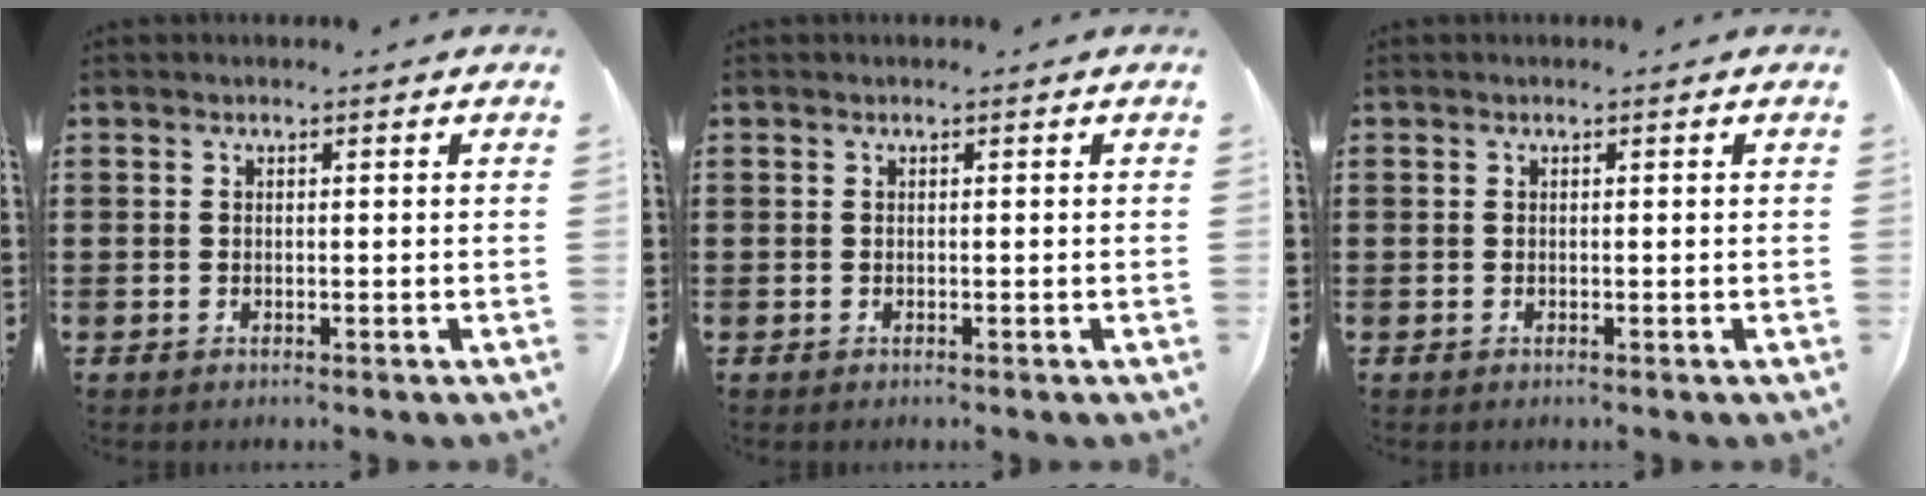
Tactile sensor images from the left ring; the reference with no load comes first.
{"total": 0.0}
{"total": 0.0}